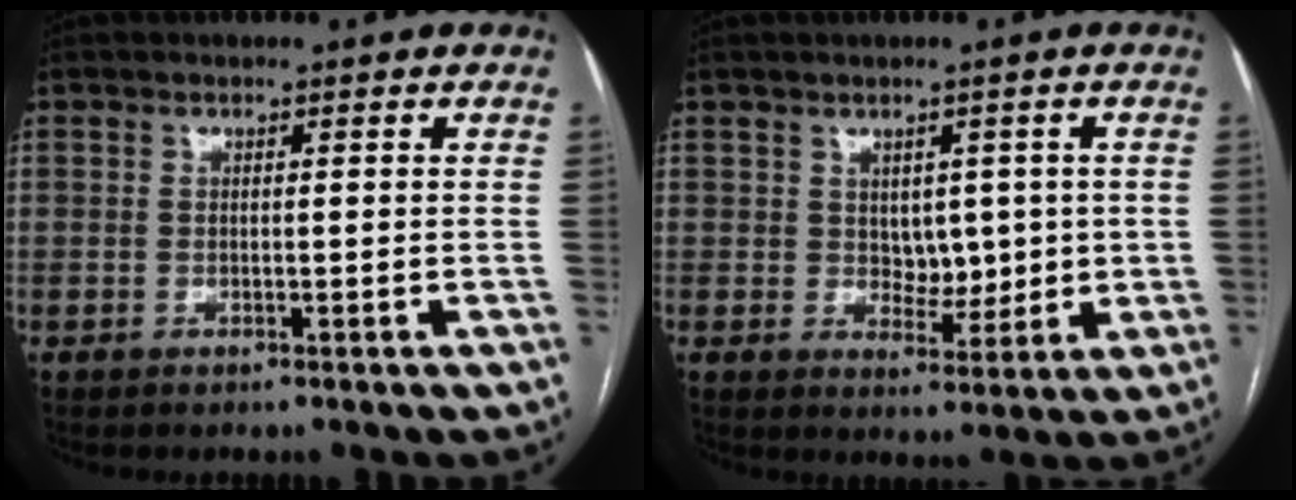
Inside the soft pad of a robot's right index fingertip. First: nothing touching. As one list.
[{"total": 4.5, "force": [0.6, 2.9, 3.4], "torque": [-0.042, 0.001, 0.018]}]